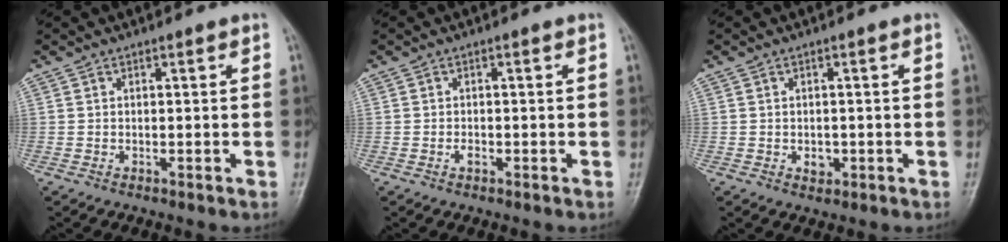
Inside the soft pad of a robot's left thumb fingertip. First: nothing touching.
{"total": 1.2, "force": [-0.5, 0.7, 0.8], "torque": [-0.012, 0.003, -0.010]}
{"total": 2.2, "force": [-0.5, 1.7, 1.3], "torque": [-0.009, 0.002, -0.004]}